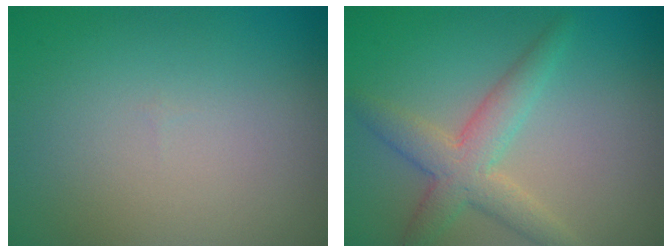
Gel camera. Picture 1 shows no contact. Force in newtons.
{"total": 4.1, "press": 4.1, "slide": 0.1}